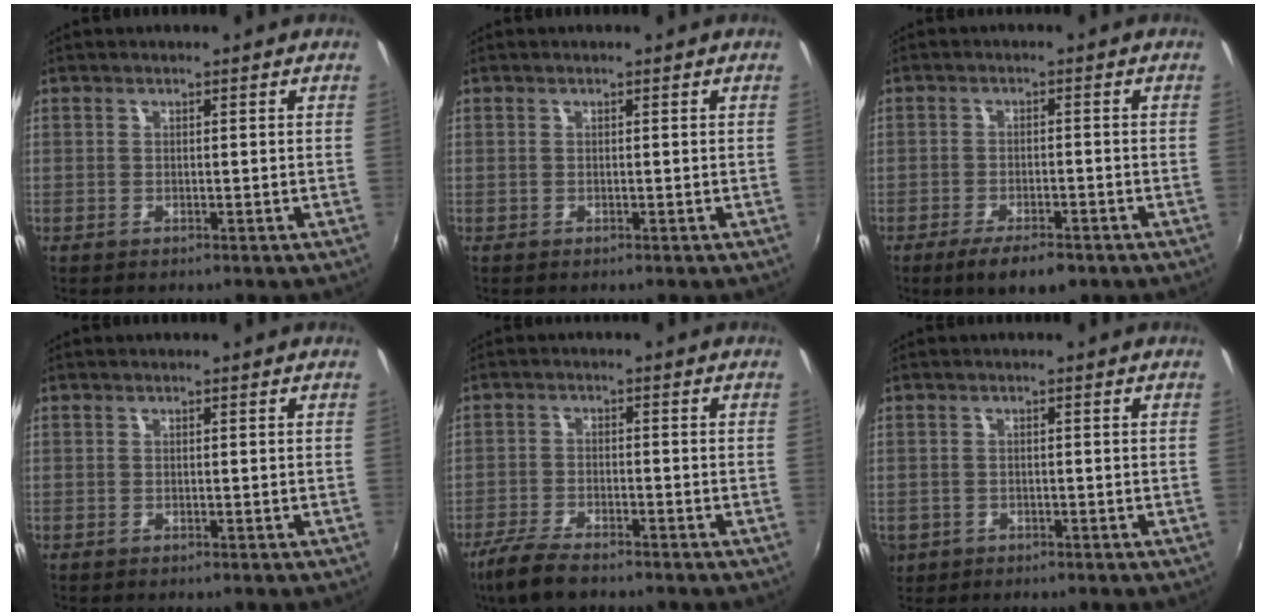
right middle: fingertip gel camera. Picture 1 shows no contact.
{"total": 0.0}
{"total": 7.1, "force": [-4.9, 2.2, 4.6], "torque": [-0.099, -0.017, -0.080]}
{"total": 0.0}
{"total": 7.4, "force": [-5.9, 1.8, 4.1], "torque": [-0.112, -0.022, -0.112]}
{"total": 4.8, "force": [-1.7, 4.1, 1.9], "torque": [-0.051, -0.006, -0.023]}